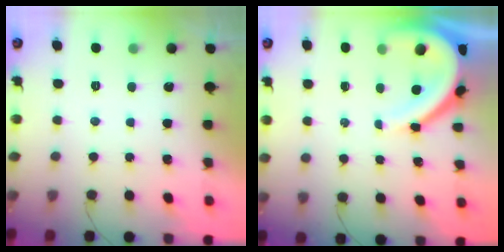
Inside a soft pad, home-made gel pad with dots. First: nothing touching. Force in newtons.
{"total": 10.5, "press": 10.4, "slide": 1.2}